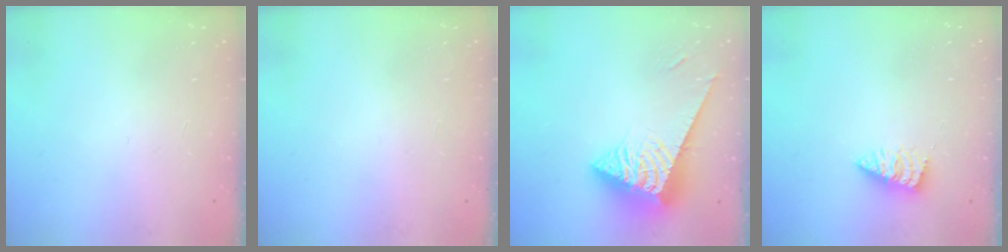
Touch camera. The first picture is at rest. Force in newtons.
{"total": 0.0}
{"total": 7.2, "press": 7.1, "slide": 1.0}
{"total": 2.0, "press": 2.0, "slide": 0.2}